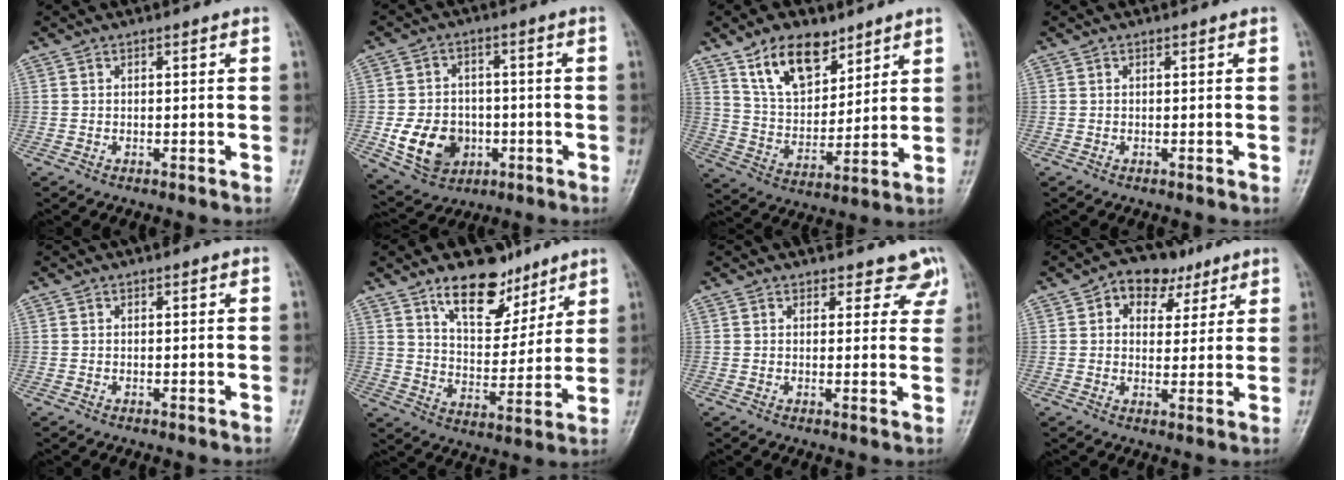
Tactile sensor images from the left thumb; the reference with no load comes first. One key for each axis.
{"total": 11.0, "fx": -2.7, "fy": 8.9, "fz": 6.0, "tx": -0.073, "ty": 0.008, "tz": -0.037}
{"total": 12.7, "fx": 8.1, "fy": 7.0, "fz": 6.8, "tx": -0.085, "ty": -0.048, "tz": 0.154}
{"total": 0.0}
{"total": 0.0}
{"total": 12.7, "fx": 8.6, "fy": 6.8, "fz": 6.3, "tx": -0.062, "ty": -0.058, "tz": 0.146}
{"total": 4.6, "fx": 3.8, "fy": 2.4, "fz": 0.3, "tx": 0.035, "ty": -0.023, "tz": 0.029}
{"total": 8.7, "fx": 4.3, "fy": 6.2, "fz": 4.3, "tx": -0.026, "ty": -0.006, "tz": 0.062}